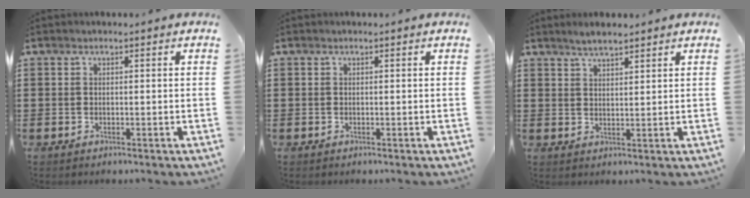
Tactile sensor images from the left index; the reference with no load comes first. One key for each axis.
{"total": 0.0}
{"total": 2.6, "fx": 2.4, "fy": 0.4, "fz": 1.0, "tx": -0.023, "ty": 0.003, "tz": 0.045}